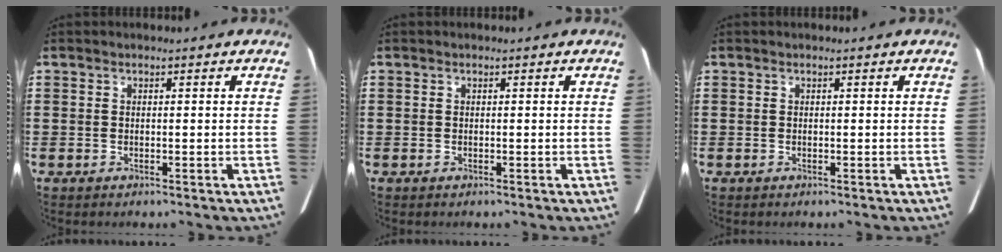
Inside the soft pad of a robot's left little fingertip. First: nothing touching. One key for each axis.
{"total": 0.0}
{"total": 0.0}